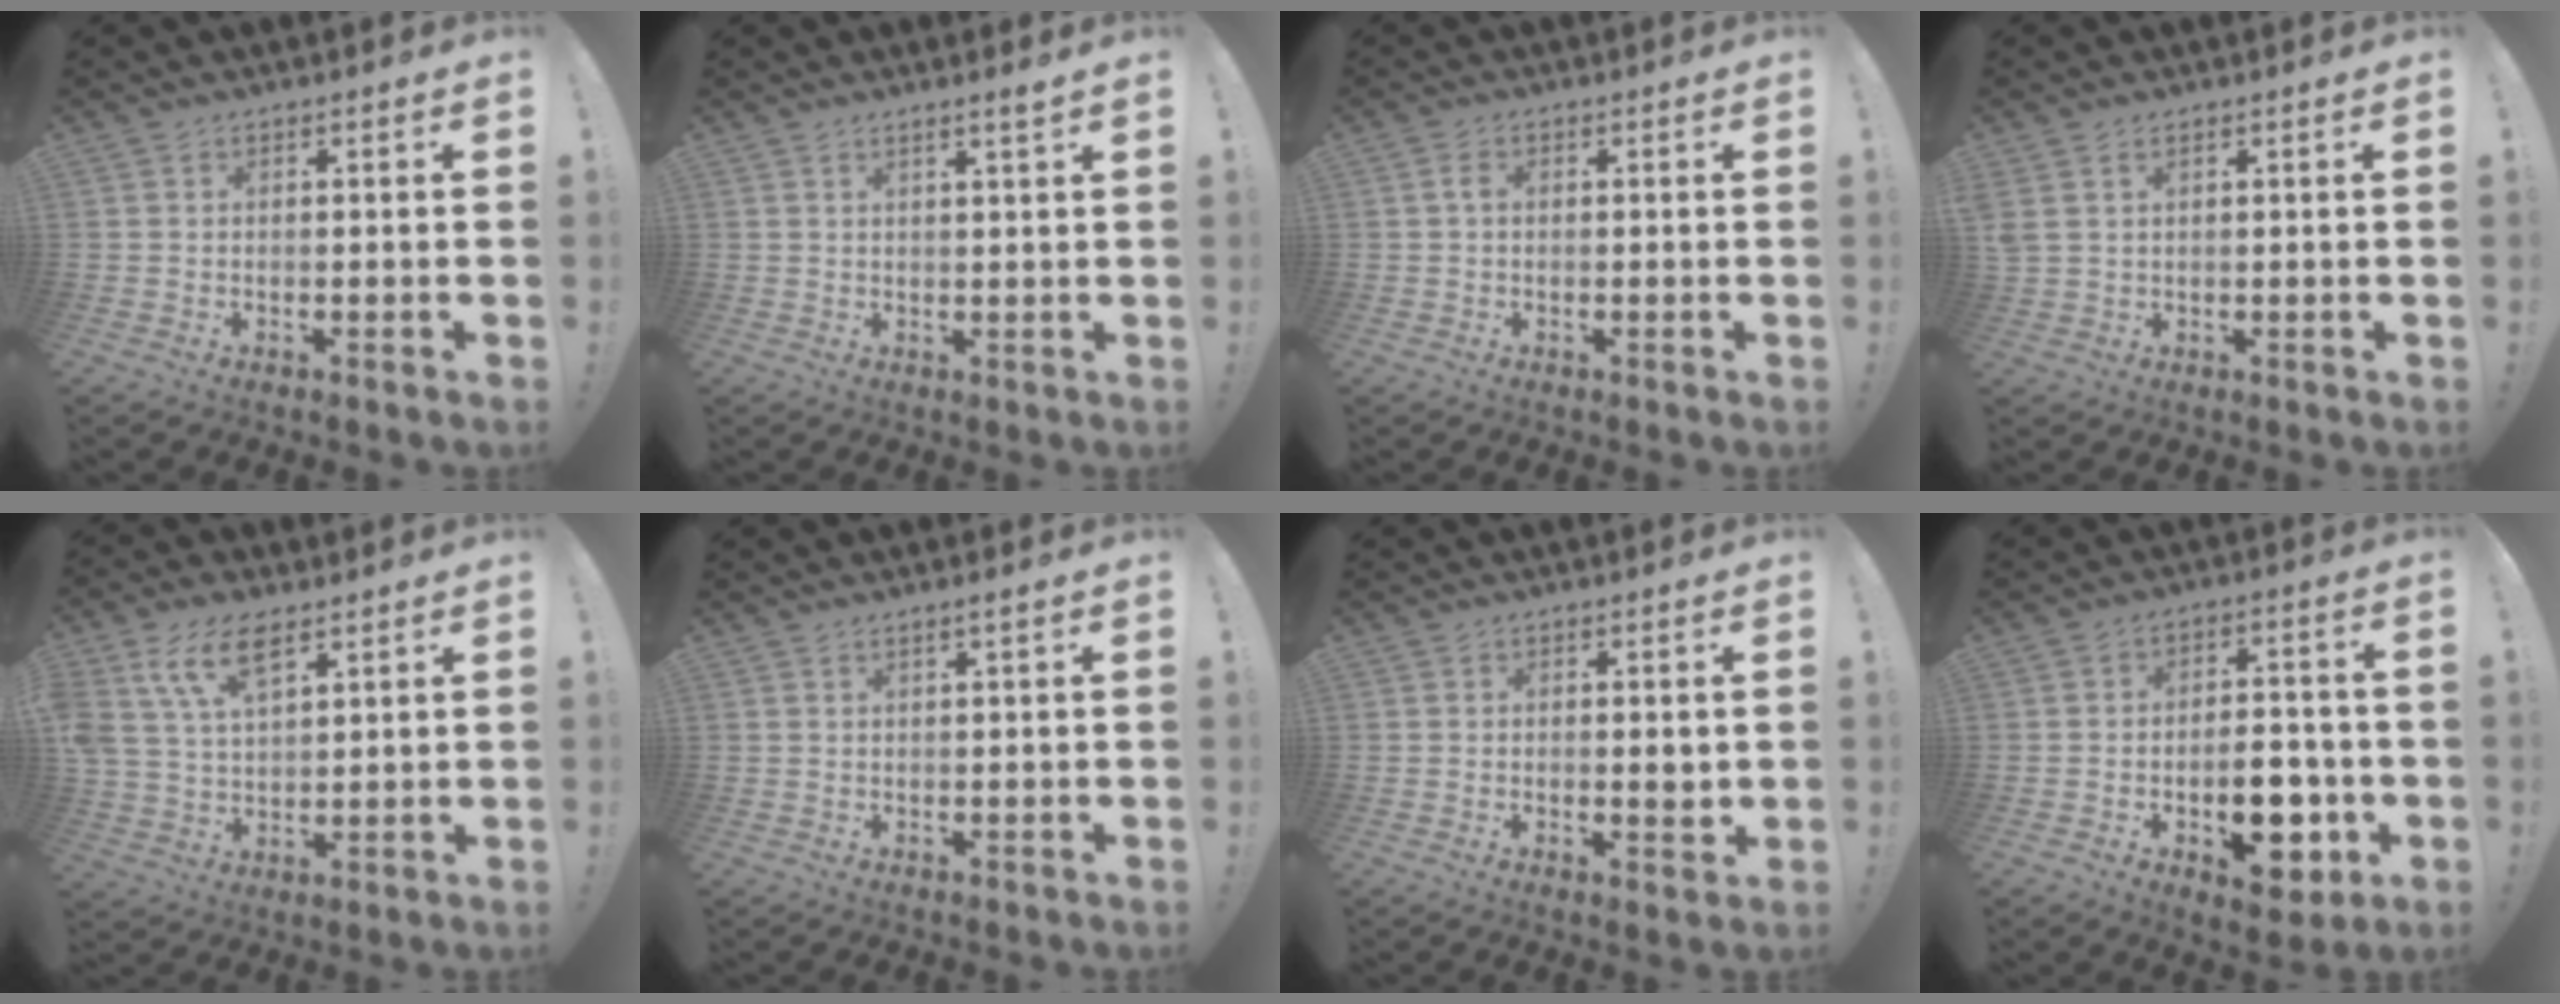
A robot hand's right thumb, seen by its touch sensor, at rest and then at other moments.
{"total": 2.0, "force": [1.3, -0.2, 1.6], "torque": [-0.027, -0.002, 0.020]}
{"total": 1.6, "force": [0.1, 0.9, 1.3], "torque": [-0.030, 0.007, 0.001]}
{"total": 2.9, "force": [1.5, 1.8, 1.8], "torque": [-0.051, 0.000, 0.029]}
{"total": 11.8, "force": [6.6, 5.6, 8.0], "torque": [-0.178, -0.013, 0.125]}
{"total": 1.7, "force": [0.9, -0.1, 1.4], "torque": [-0.024, -0.001, 0.014]}
{"total": 2.4, "force": [0.2, 1.1, 2.2], "torque": [-0.019, -0.006, 0.000]}
{"total": 13.6, "force": [-4.8, 7.8, 10.0], "torque": [-0.124, 0.035, -0.068]}